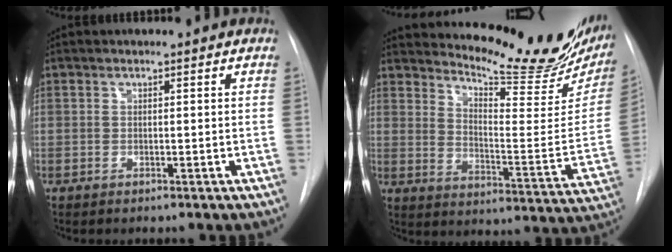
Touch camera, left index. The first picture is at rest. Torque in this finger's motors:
{"motor_torque": [0.99, -1.15, 0.12, 0.04]}